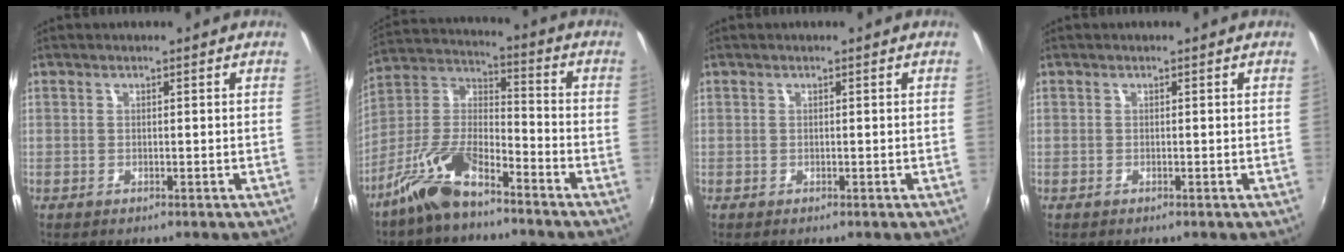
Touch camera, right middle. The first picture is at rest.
{"total": 12.0, "force": [-8.4, 3.9, 7.7], "torque": [-0.169, 0.012, -0.166]}
{"total": 0.0}
{"total": 0.0}